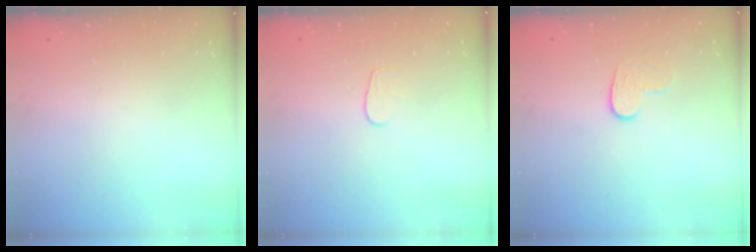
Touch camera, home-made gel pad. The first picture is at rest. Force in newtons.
{"total": 4.3, "press": 4.3, "slide": 0.5}
{"total": 5.8, "press": 5.8, "slide": 0.6}